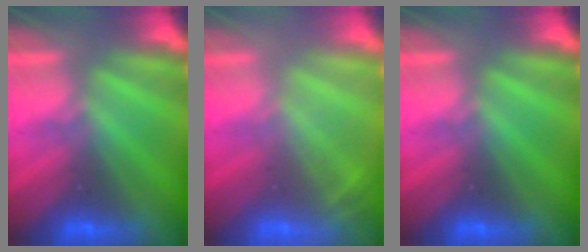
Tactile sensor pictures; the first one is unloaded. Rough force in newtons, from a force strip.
{"total": 2.0}
{"total": 0.0}